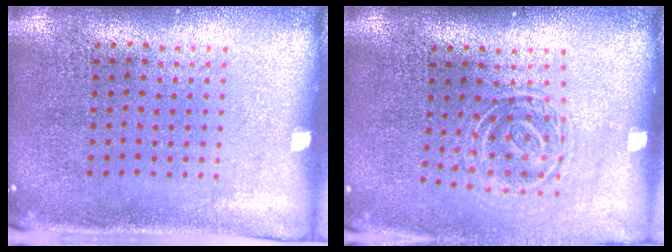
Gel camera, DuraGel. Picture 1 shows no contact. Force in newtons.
{"total": 1.7, "press": 1.2, "slide": 1.2}